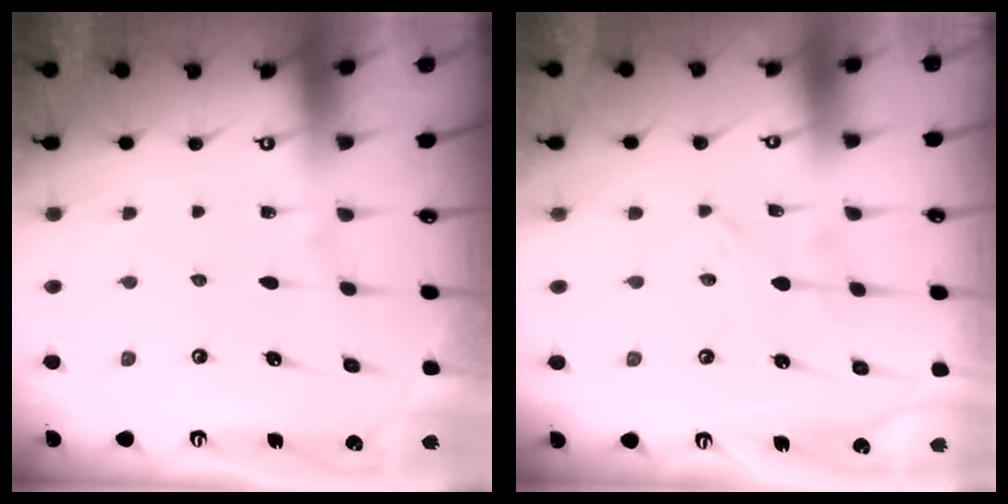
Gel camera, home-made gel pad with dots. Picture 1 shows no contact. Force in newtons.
{"total": 0.0}